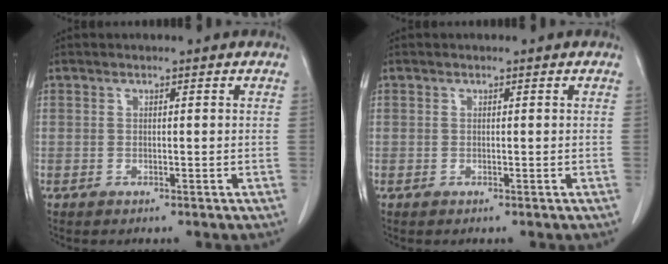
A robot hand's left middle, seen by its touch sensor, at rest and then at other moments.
{"total": 0.0}